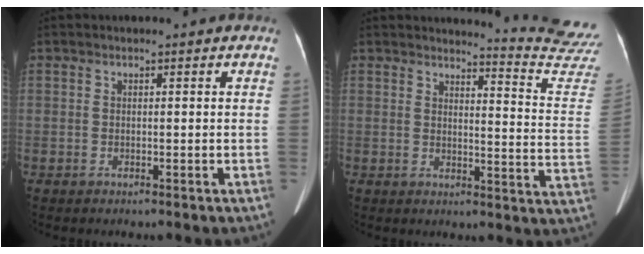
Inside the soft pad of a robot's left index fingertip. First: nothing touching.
{"total": 14.2, "force": [14.0, -2.3, 0.3], "torque": [-0.004, -0.162, 0.134]}